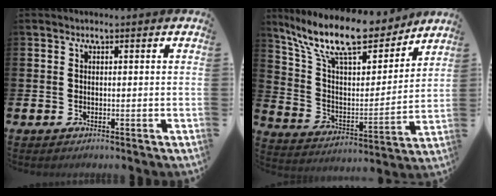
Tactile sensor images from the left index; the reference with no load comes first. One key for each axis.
{"total": 14.2, "fx": 11.6, "fy": 4.2, "fz": 7.1, "tx": -0.171, "ty": -0.069, "tz": 0.204}